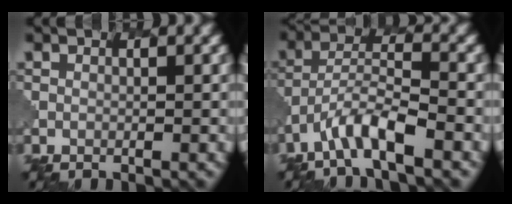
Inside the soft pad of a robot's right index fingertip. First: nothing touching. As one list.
[{"total": 4.5, "force": [-2.9, 1.1, 3.2], "torque": [-0.060, 0.007, -0.056]}]